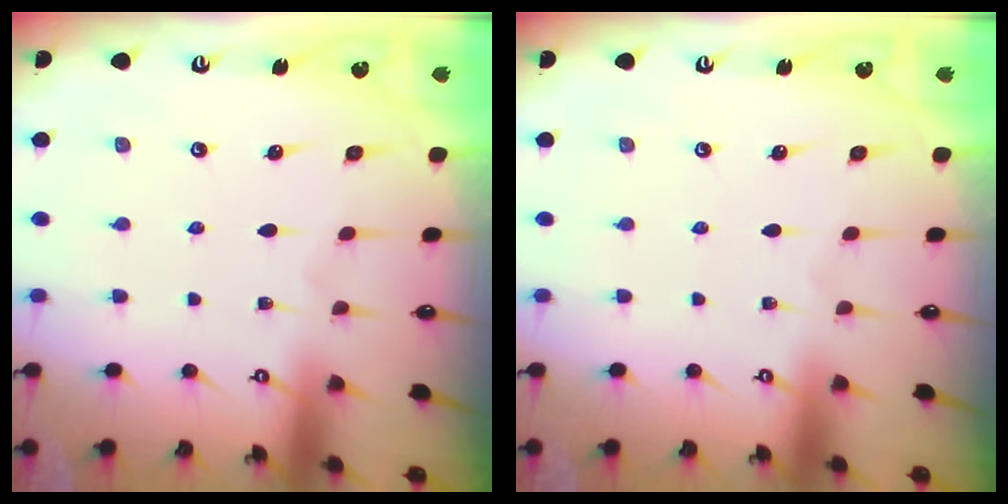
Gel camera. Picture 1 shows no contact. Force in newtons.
{"total": 0.0}